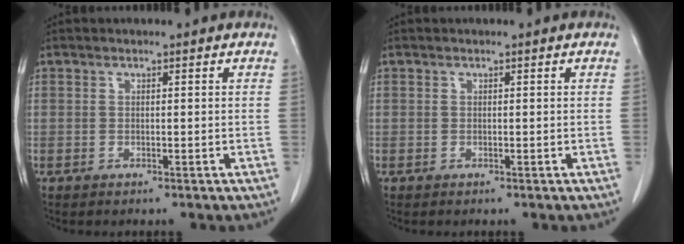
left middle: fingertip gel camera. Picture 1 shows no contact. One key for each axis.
{"total": 0.0}